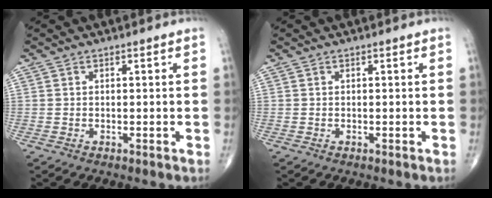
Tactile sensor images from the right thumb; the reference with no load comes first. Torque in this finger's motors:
{"motor_torque": [0.03, 0.03, 0.00, 0.00, 0.01]}